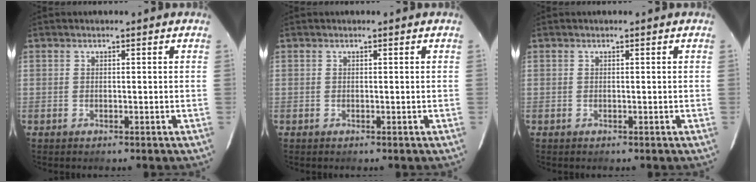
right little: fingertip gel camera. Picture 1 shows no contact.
{"total": 0.0}
{"total": 0.0}